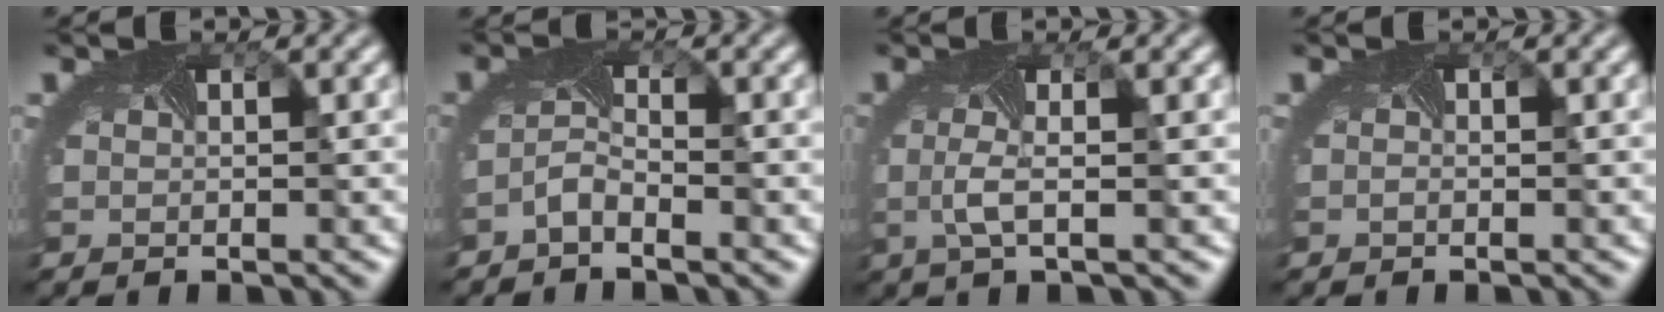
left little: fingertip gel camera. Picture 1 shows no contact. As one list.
[{"total": 1.6, "force": [-1.4, 0.3, 0.7], "torque": [-0.027, 0.001, -0.033]}, {"total": 1.9, "force": [-0.3, 0.1, 1.8], "torque": [-0.050, -0.004, -0.004]}, {"total": 0.0}]